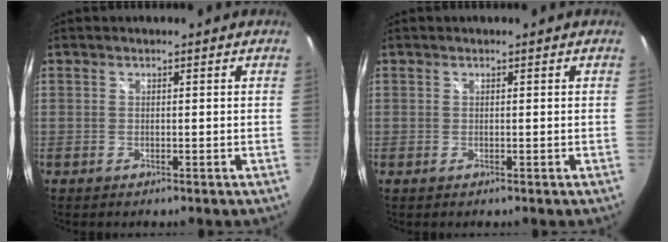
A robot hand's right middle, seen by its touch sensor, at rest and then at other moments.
{"total": 0.0}